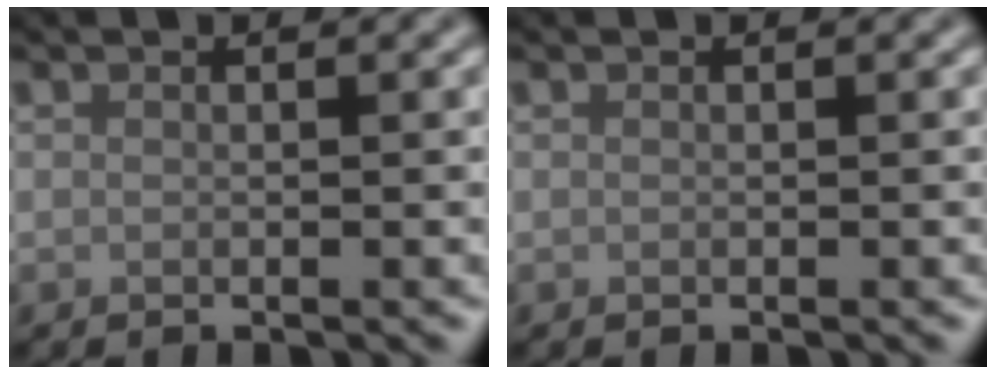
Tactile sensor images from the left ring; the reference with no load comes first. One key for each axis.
{"total": 0.0}